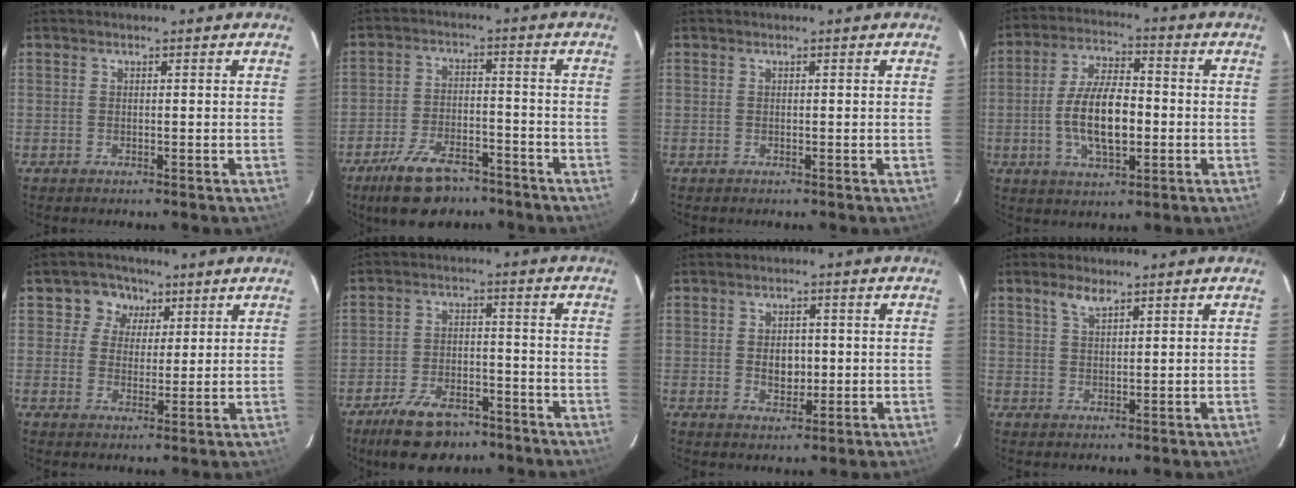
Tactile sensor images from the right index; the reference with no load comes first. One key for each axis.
{"total": 12.3, "fx": -8.9, "fy": 5.5, "fz": 6.5, "tx": -0.144, "ty": -0.001, "tz": -0.146}
{"total": 0.0}
{"total": 11.7, "fx": -1.9, "fy": 5.0, "fz": 10.4, "tx": -0.207, "ty": 0.005, "tz": -0.031}
{"total": 5.9, "fx": 2.5, "fy": 5.3, "fz": 0.7, "tx": 0.001, "ty": 0.012, "tz": 0.036}
{"total": 11.4, "fx": -8.1, "fy": 5.5, "fz": 5.9, "tx": -0.135, "ty": 0.002, "tz": -0.130}
{"total": 4.4, "fx": -0.2, "fy": 3.1, "fz": 3.0, "tx": -0.050, "ty": 0.001, "tz": 0.001}
{"total": 3.0, "fx": 2.1, "fy": 1.1, "fz": 1.8, "tx": -0.034, "ty": 0.006, "tz": 0.041}